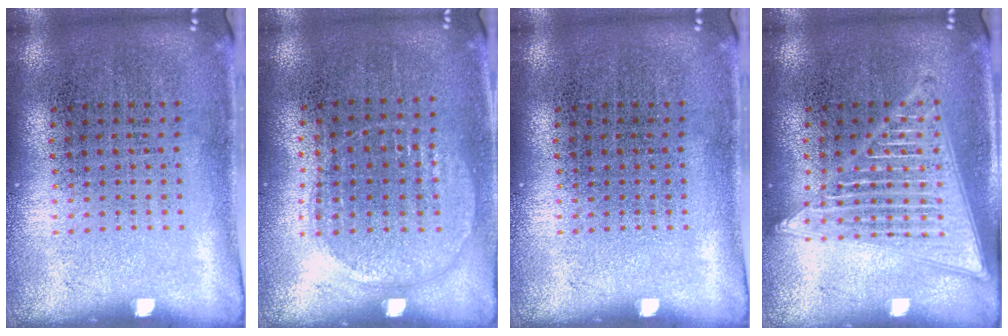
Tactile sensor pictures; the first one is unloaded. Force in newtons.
{"total": 0.9, "press": 0.8, "slide": 0.4}
{"total": 0.0}
{"total": 3.2, "press": 3.2, "slide": 0.3}